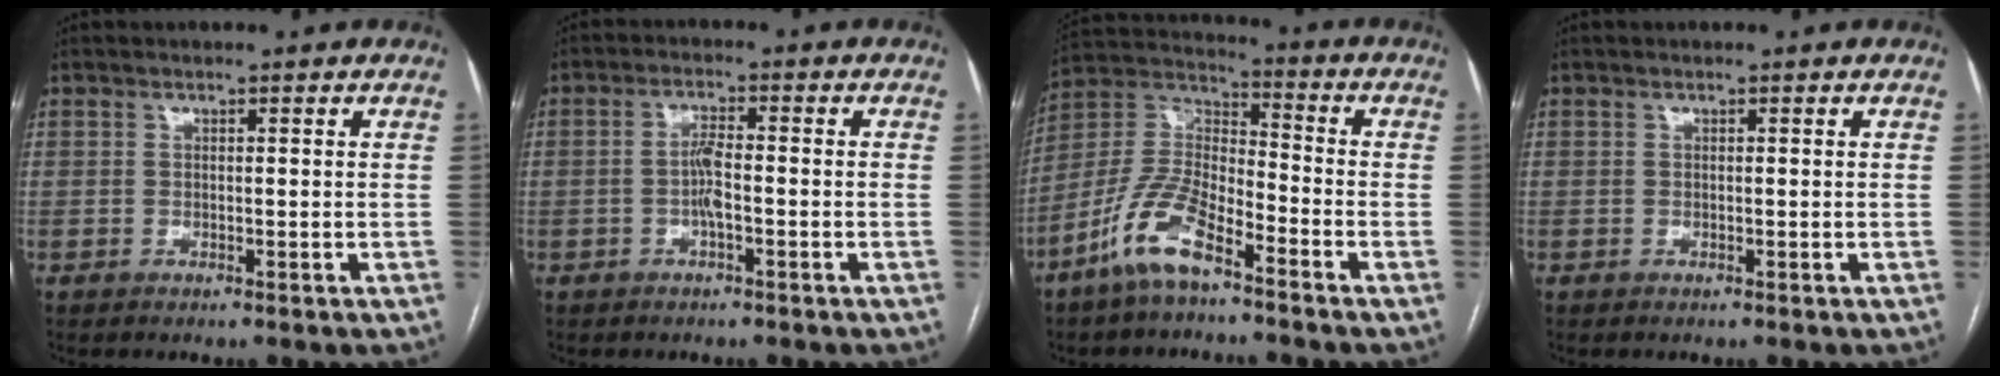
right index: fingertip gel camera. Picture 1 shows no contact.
{"total": 3.3, "force": [-1.0, 0.5, 3.1], "torque": [-0.061, 0.005, -0.019]}
{"total": 11.1, "force": [-7.3, 3.2, 7.7], "torque": [-0.173, 0.001, -0.148]}
{"total": 0.0}